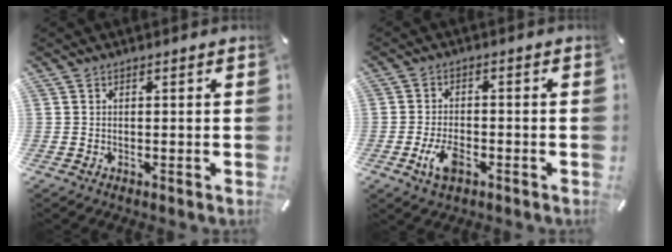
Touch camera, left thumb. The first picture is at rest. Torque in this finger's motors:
{"motor_torque": [-0.05, 0.14, 0.09, 0.03, 0.05]}